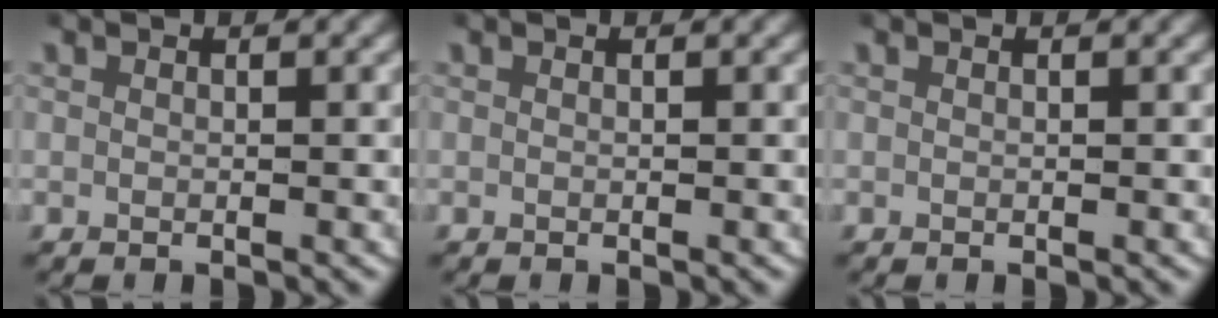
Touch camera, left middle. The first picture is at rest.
{"total": 0.0}
{"total": 0.0}